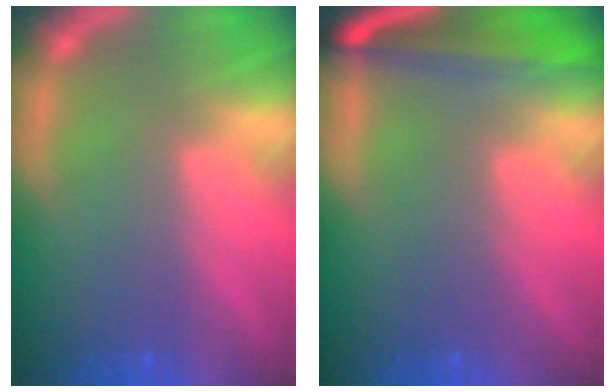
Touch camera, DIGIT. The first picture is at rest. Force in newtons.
{"total": 6.6}